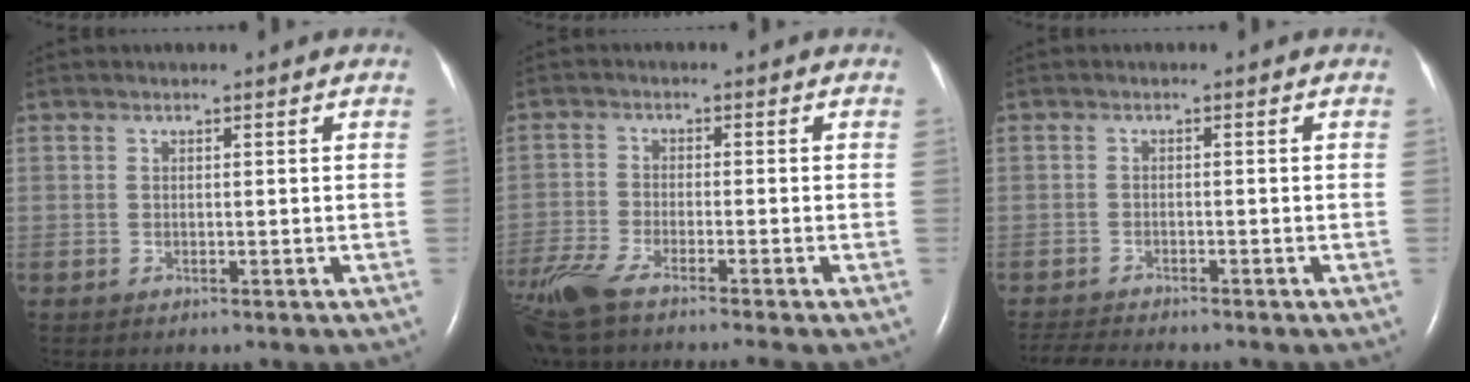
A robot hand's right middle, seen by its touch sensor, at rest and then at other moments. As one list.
[{"total": 9.8, "force": [-8.0, 0.2, 5.6], "torque": [-0.111, -0.025, -0.143]}, {"total": 5.0, "force": [-4.7, -0.1, 1.6], "torque": [-0.030, -0.017, -0.078]}]